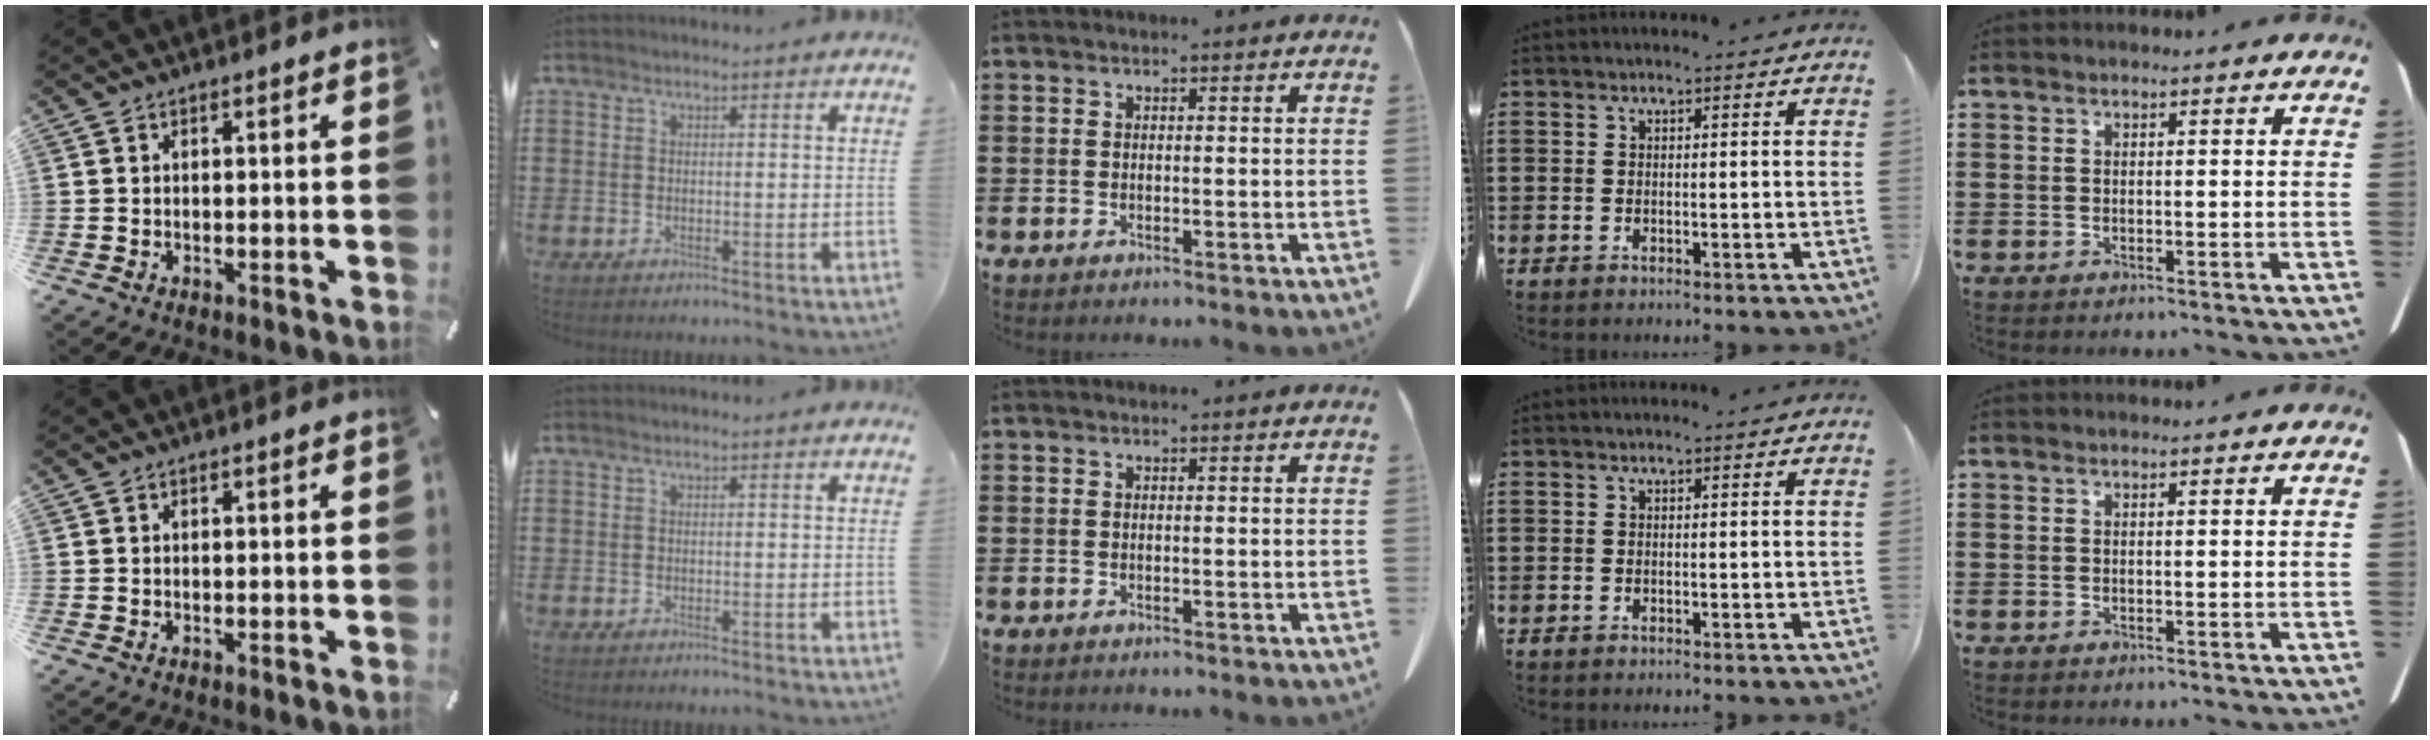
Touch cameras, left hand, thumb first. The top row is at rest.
{}